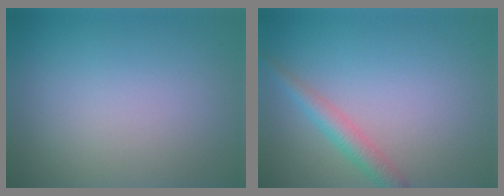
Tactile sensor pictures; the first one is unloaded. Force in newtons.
{"total": 2.5, "press": 2.5, "slide": 0.1}